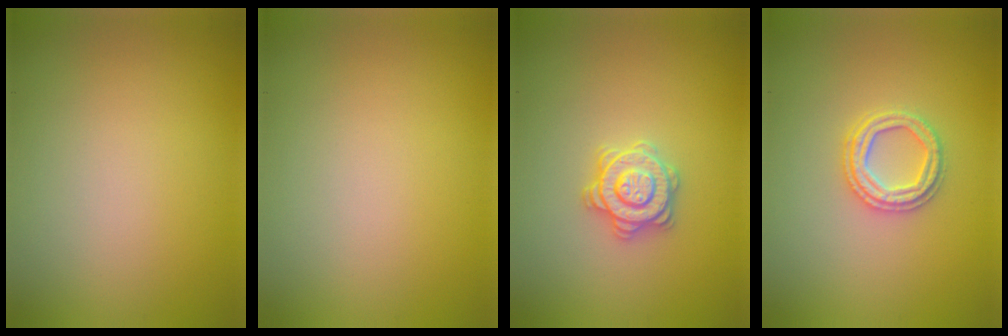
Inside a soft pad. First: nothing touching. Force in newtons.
{"total": 0.0}
{"total": 2.9, "press": 2.8, "slide": 0.6}
{"total": 2.4, "press": 2.4, "slide": 0.3}